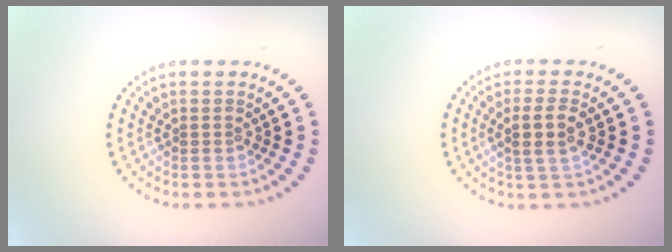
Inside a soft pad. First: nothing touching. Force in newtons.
{"total": 2.6, "press": 2.4, "slide": 1.1}